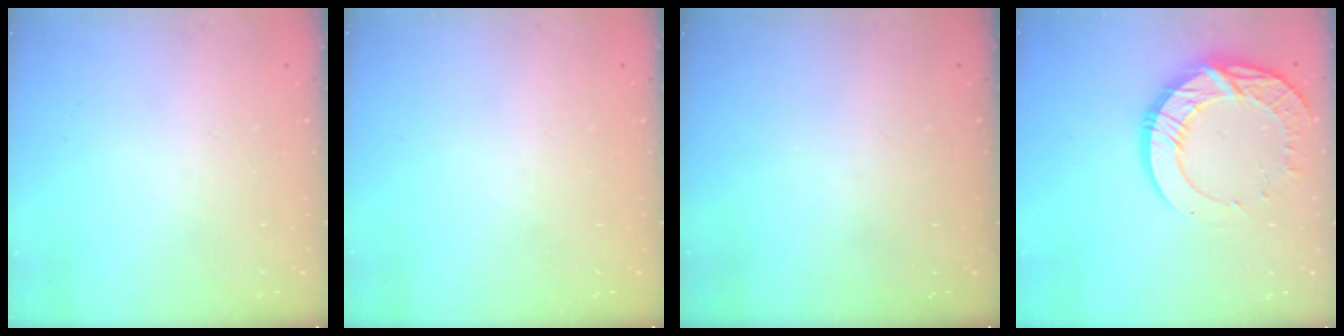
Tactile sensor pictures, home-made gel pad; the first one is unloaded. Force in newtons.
{"total": 0.0}
{"total": 0.0}
{"total": 17.8, "press": 17.7, "slide": 1.5}